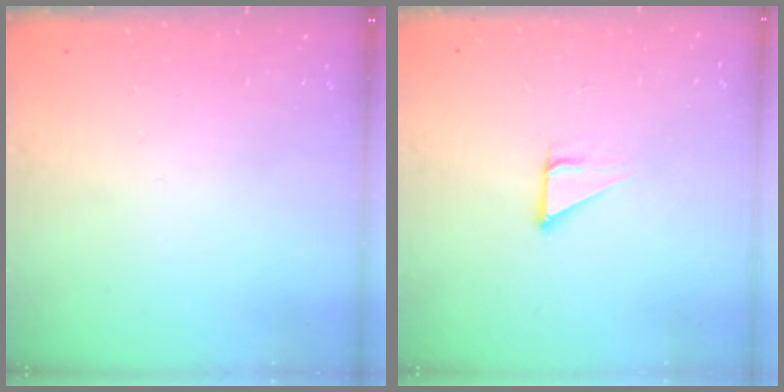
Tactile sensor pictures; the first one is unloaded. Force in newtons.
{"total": 2.8, "press": 2.8, "slide": 0.2}